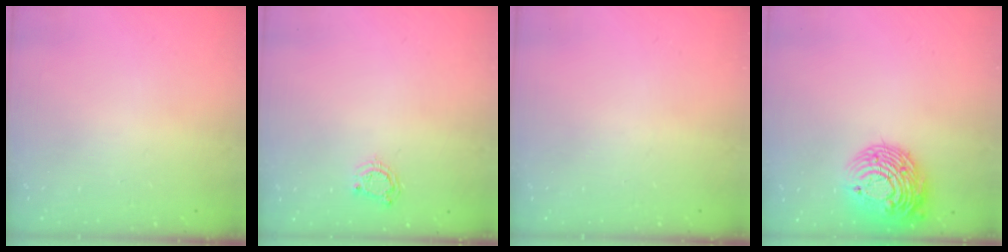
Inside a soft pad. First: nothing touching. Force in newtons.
{"total": 4.8, "press": 4.8, "slide": 0.3}
{"total": 0.0}
{"total": 14.3, "press": 14.2, "slide": 1.2}